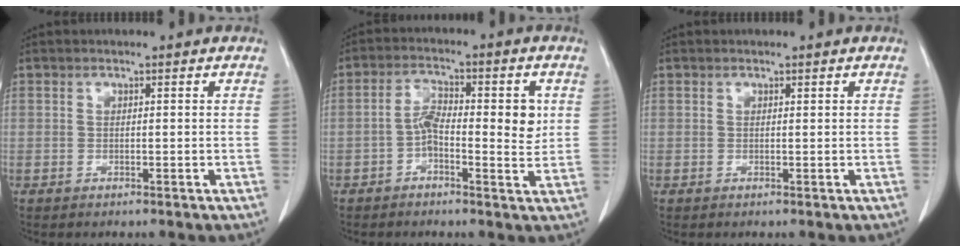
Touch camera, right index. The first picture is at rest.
{"total": 7.3, "force": [0.0, 2.9, 6.7], "torque": [-0.110, 0.015, -0.004]}
{"total": 0.0}